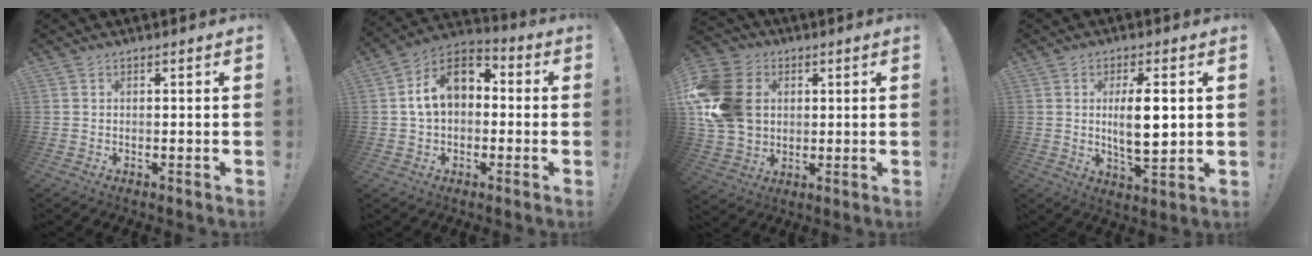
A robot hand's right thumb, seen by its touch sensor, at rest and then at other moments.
{"total": 13.9, "force": [2.9, 9.6, 9.7], "torque": [-0.143, 0.013, 0.057]}
{"total": 19.0, "force": [2.3, 15.3, 10.9], "torque": [-0.199, 0.001, 0.051]}
{"total": 10.4, "force": [1.4, 3.5, 9.7], "torque": [-0.165, -0.012, 0.016]}